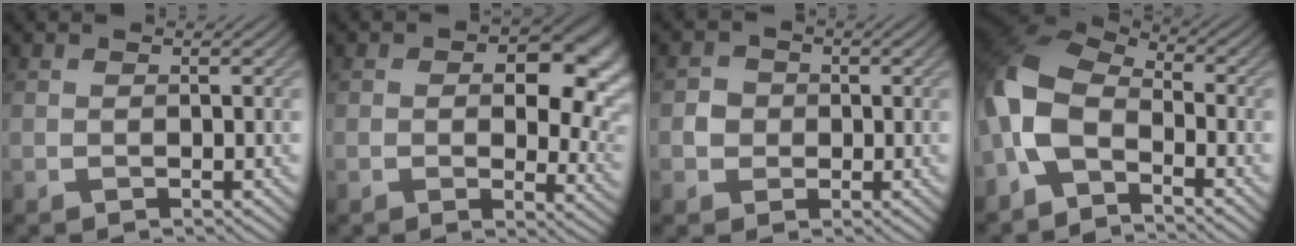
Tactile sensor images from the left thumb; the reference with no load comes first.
{"total": 12.4, "force": [2.7, 7.1, 9.8], "torque": [-0.115, -0.013, 0.047]}
{"total": 2.7, "force": [-0.2, 2.6, 0.7], "torque": [-0.015, -0.002, -0.008]}
{"total": 10.4, "force": [-3.8, 5.7, 7.8], "torque": [-0.175, 0.005, -0.093]}